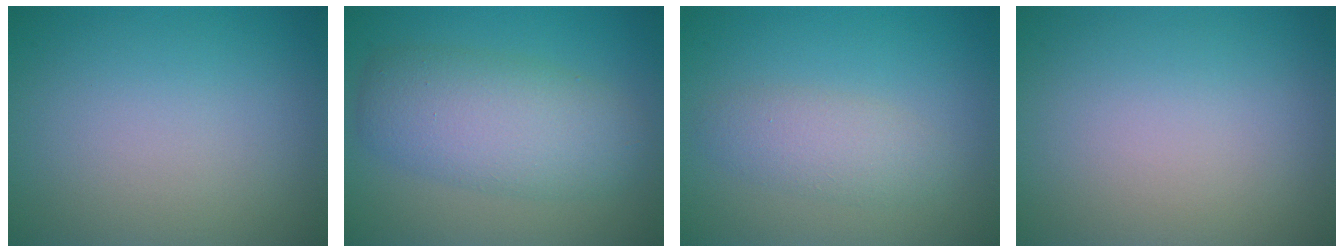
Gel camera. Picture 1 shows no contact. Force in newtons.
{"total": 6.2, "press": 6.2, "slide": 0.0}
{"total": 2.6, "press": 2.6, "slide": 0.1}
{"total": 0.0}